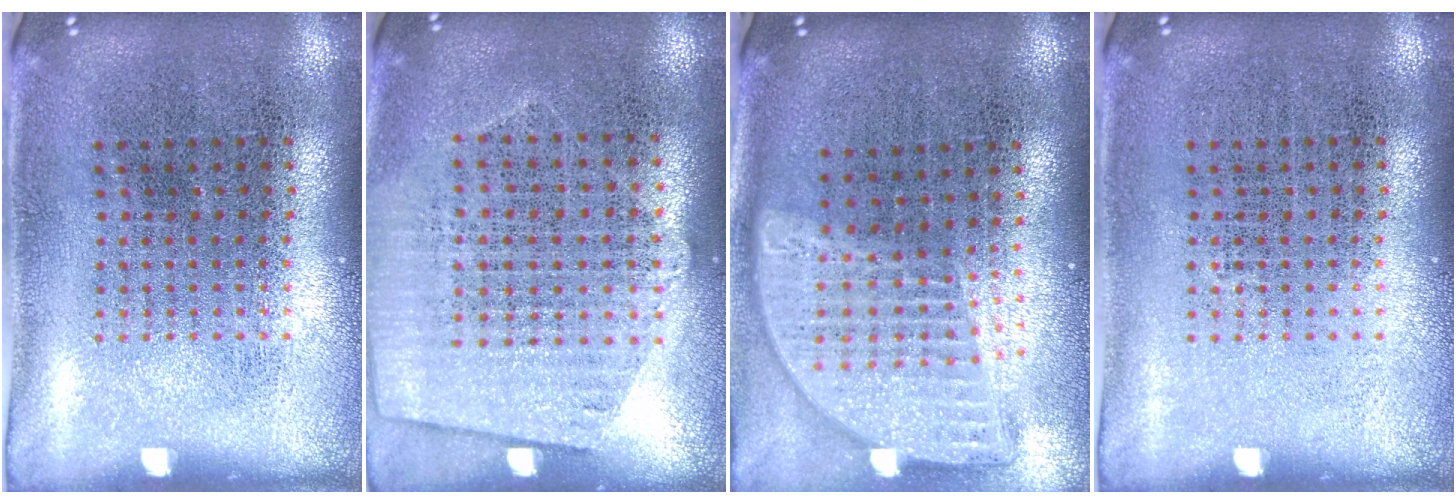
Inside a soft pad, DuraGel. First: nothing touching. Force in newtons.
{"total": 1.3, "press": 1.1, "slide": 0.6}
{"total": 1.9, "press": 1.6, "slide": 1.1}
{"total": 0.0}